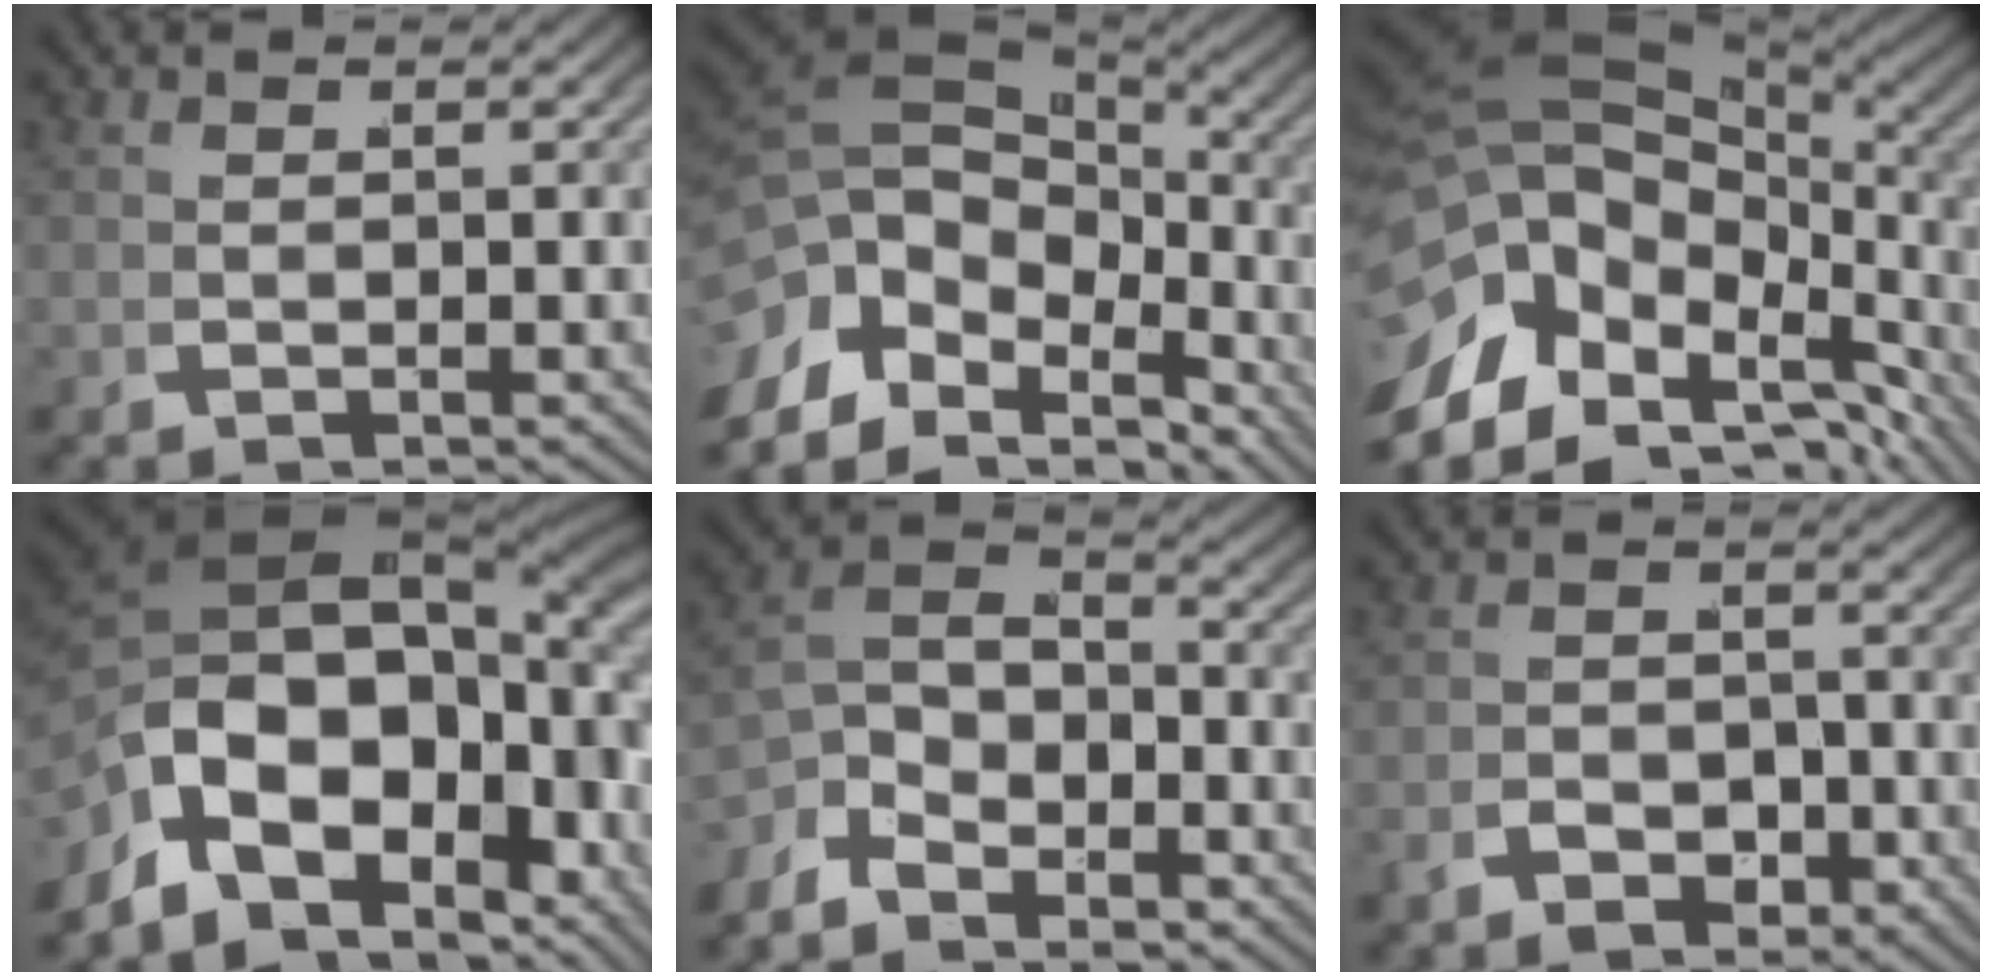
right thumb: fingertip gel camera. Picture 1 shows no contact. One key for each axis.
{"total": 12.5, "fx": -1.2, "fy": 8.2, "fz": 9.3, "tx": -0.188, "ty": -0.029, "tz": -0.012}
{"total": 16.3, "fx": -1.8, "fy": 11.0, "fz": 12.0, "tx": -0.222, "ty": -0.023, "tz": -0.021}
{"total": 23.0, "fx": 0.8, "fy": 14.9, "fz": 17.5, "tx": -0.280, "ty": -0.004, "tz": 0.002}
{"total": 6.7, "fx": -0.5, "fy": 4.6, "fz": 4.8, "tx": -0.083, "ty": 0.005, "tz": -0.021}
{"total": 3.7, "fx": -2.2, "fy": 2.6, "fz": 1.5, "tx": -0.004, "ty": -0.010, "tz": -0.039}